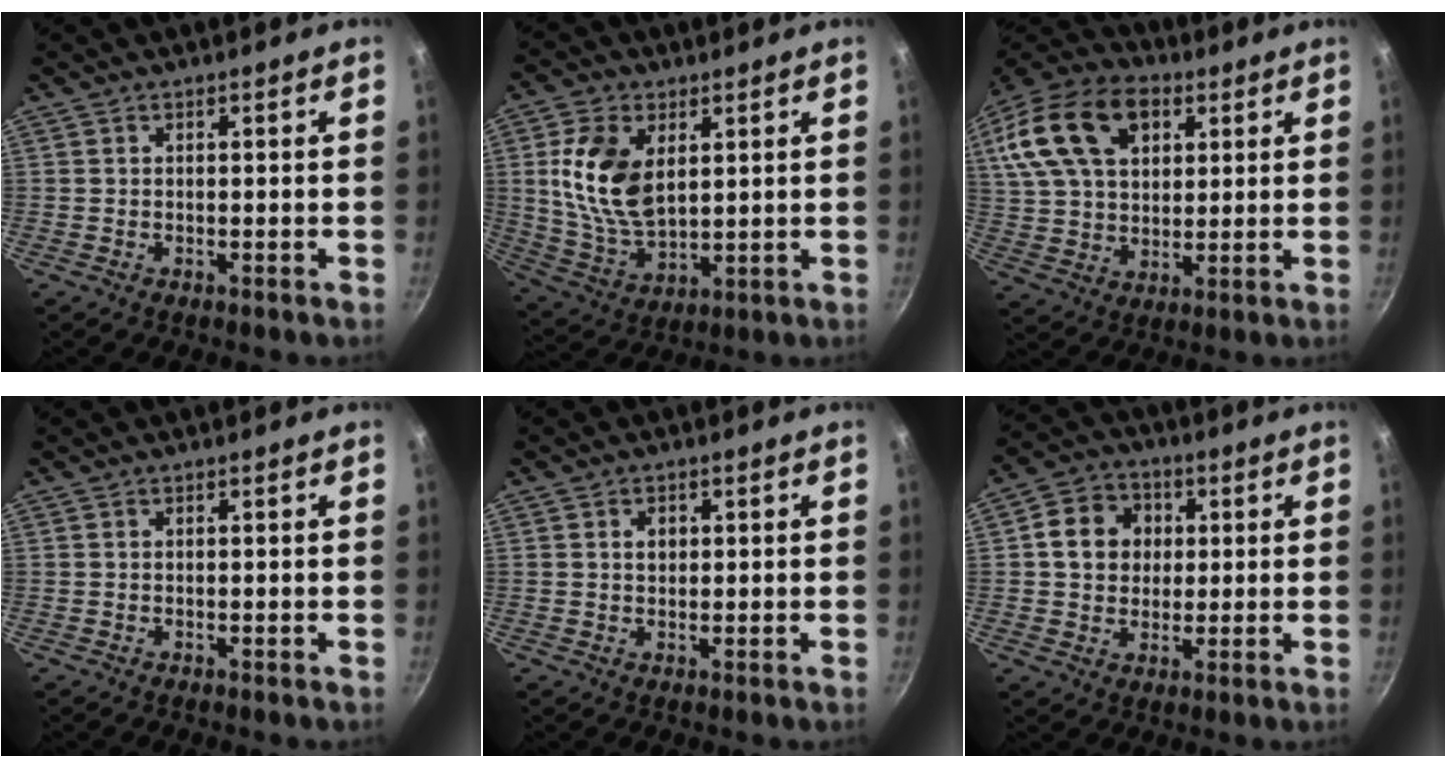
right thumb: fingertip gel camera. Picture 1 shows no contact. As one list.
[{"total": 13.7, "force": [3.4, 8.2, 10.4], "torque": [-0.190, -0.020, 0.075]}, {"total": 21.8, "force": [8.3, 14.1, 14.4], "torque": [-0.256, 0.009, 0.142]}, {"total": 0.0}, {"total": 2.2, "force": [0.5, 1.6, 1.3], "torque": [-0.011, 0.002, 0.009]}, {"total": 9.7, "force": [1.8, 8.3, 4.7], "torque": [-0.053, 0.011, 0.020]}]